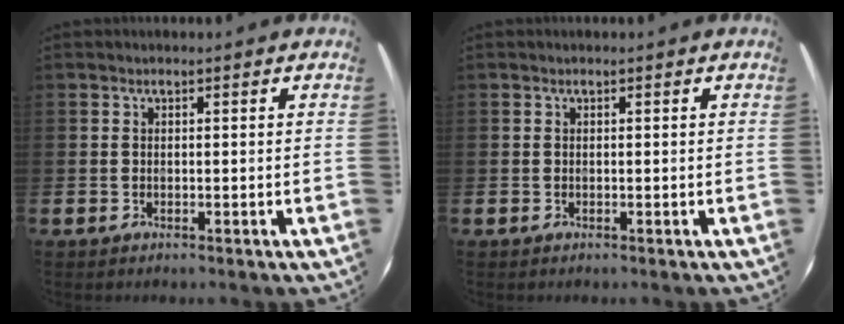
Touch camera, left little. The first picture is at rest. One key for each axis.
{"total": 0.0}